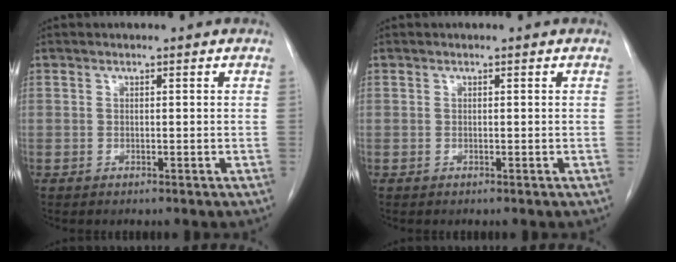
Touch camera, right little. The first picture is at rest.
{"total": 0.0}